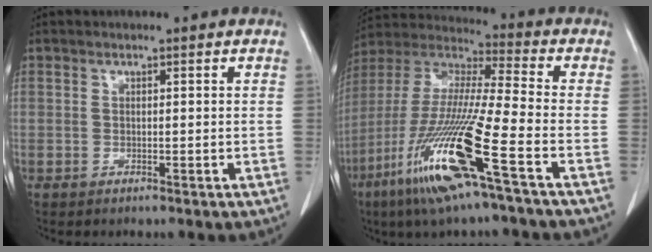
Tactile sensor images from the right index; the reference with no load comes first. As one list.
[{"total": 19.5, "force": [-9.0, 0.2, 17.3], "torque": [-0.388, -0.046, -0.181]}]